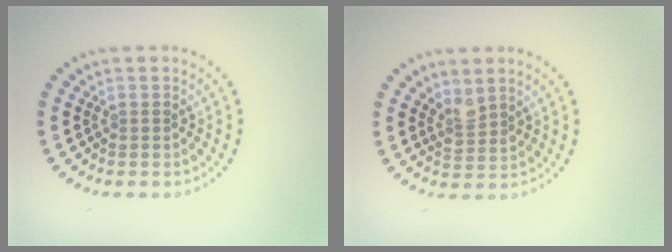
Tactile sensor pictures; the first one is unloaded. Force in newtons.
{"total": 1.8, "press": 1.4, "slide": 1.2}